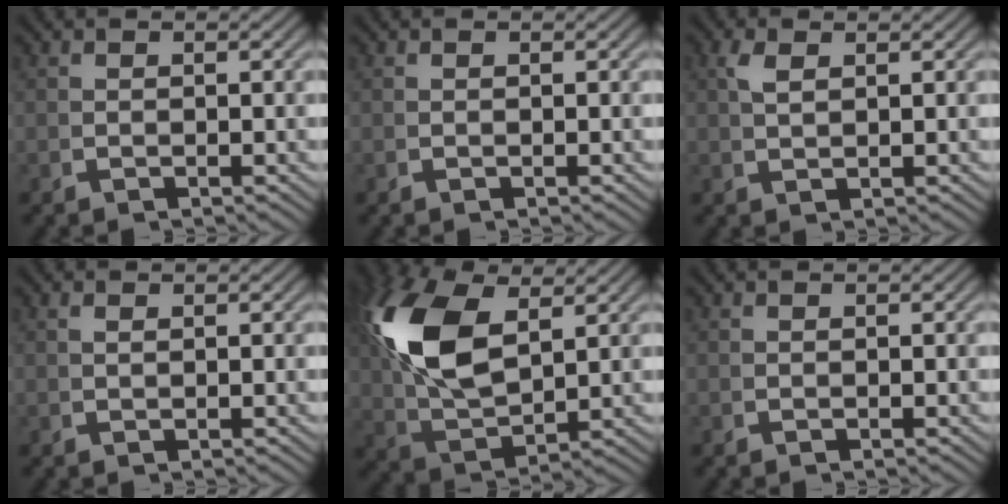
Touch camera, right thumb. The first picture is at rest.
{"total": 0.0}
{"total": 1.5, "force": [1.3, -0.1, 0.7], "torque": [-0.014, 0.004, 0.033]}
{"total": 0.6, "force": [0.5, 0.0, 0.2], "torque": [-0.002, 0.000, 0.013]}
{"total": 10.4, "force": [2.3, 5.9, 8.3], "torque": [-0.203, -0.022, 0.062]}
{"total": 0.0}